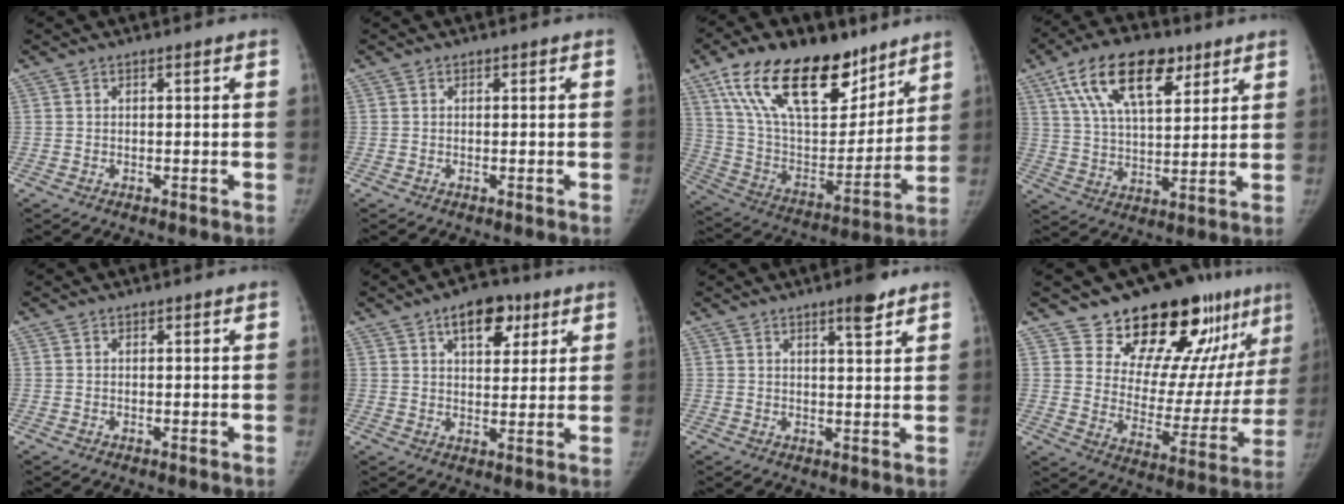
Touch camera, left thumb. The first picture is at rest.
{"total": 0.0}
{"total": 27.9, "force": [17.1, 13.9, 17.1], "torque": [-0.254, -0.034, 0.299]}
{"total": 17.3, "force": [9.0, 8.4, 12.2], "torque": [-0.183, -0.017, 0.159]}
{"total": 0.0}
{"total": 9.0, "force": [4.6, 5.1, 5.7], "torque": [-0.049, -0.015, 0.063]}
{"total": 4.4, "force": [3.0, 1.0, 3.1], "torque": [-0.039, -0.018, 0.042]}
{"total": 21.4, "force": [15.2, 9.8, 11.3], "torque": [-0.094, -0.100, 0.216]}